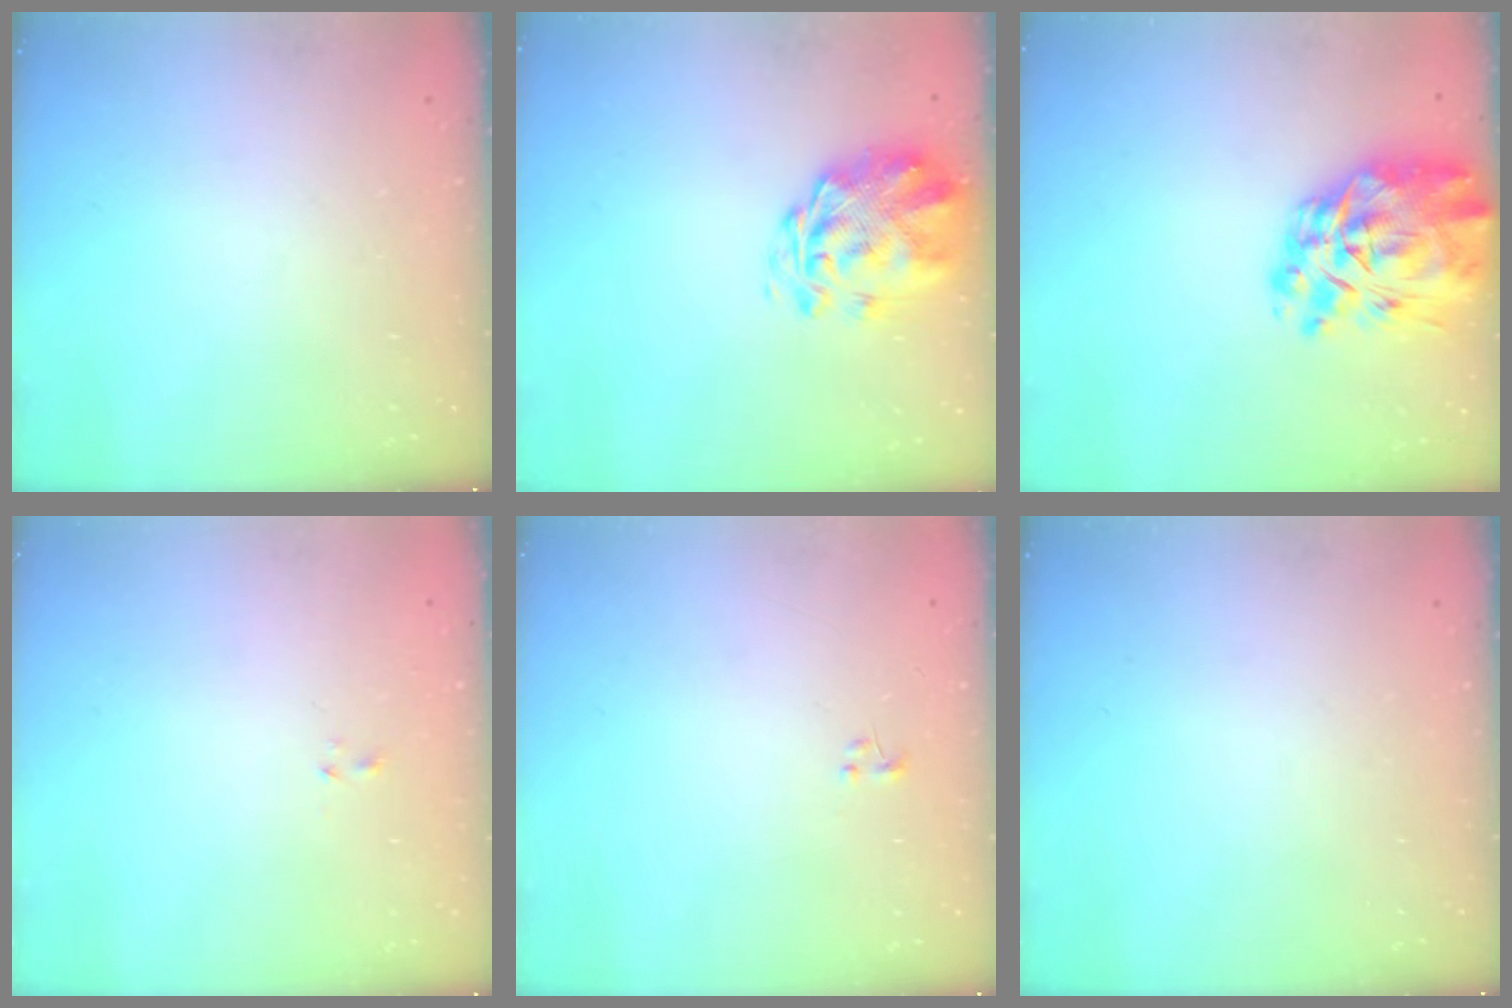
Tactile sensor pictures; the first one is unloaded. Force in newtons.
{"total": 3.2, "press": 2.8, "slide": 1.5}
{"total": 17.4, "press": 16.1, "slide": 6.6}
{"total": 0.7, "press": 0.5, "slide": 0.4}
{"total": 0.0}
{"total": 0.0}